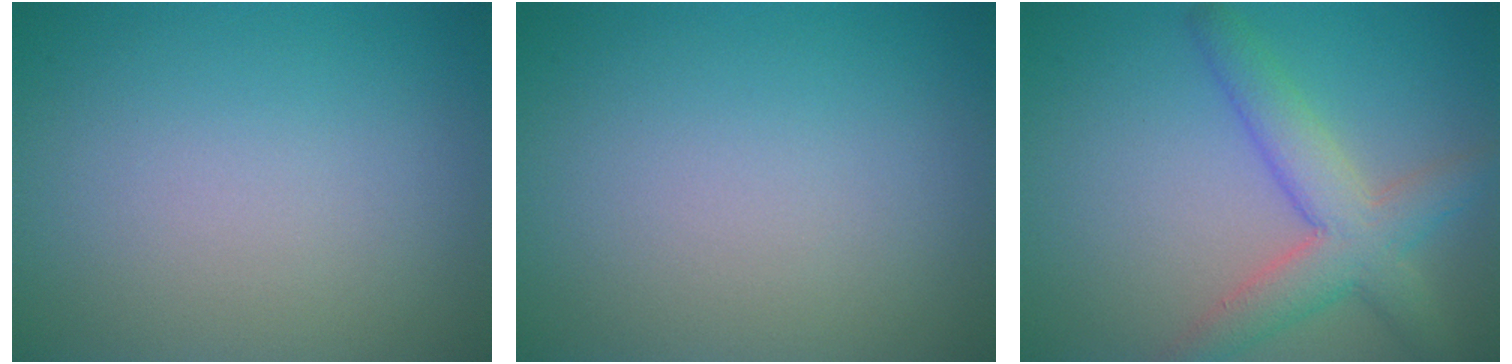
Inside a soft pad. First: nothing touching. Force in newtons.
{"total": 0.0}
{"total": 5.1, "press": 5.1, "slide": 0.2}